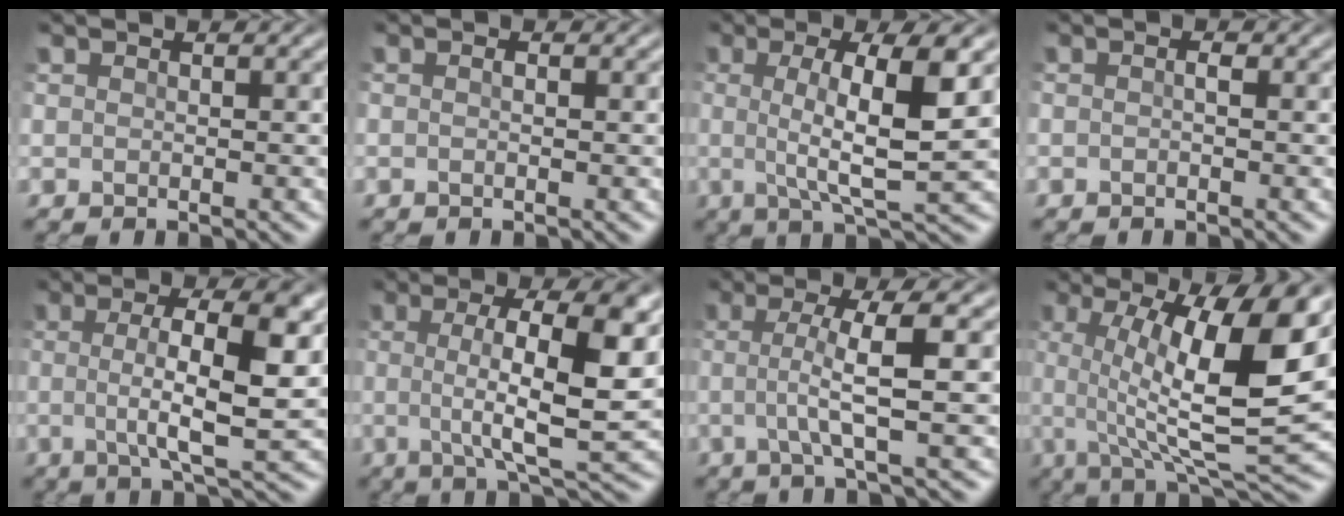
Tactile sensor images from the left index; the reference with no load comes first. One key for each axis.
{"total": 0.5, "fx": -0.2, "fy": 0.1, "fz": 0.5, "tx": -0.012, "ty": 0.001, "tz": -0.006}
{"total": 7.7, "fx": 0.9, "fy": 1.6, "fz": 7.5, "tx": -0.116, "ty": -0.001, "tz": 0.009}
{"total": 0.6, "fx": -0.4, "fy": 0.1, "fz": 0.5, "tx": -0.013, "ty": 0.001, "tz": -0.009}
{"total": 8.6, "fx": 0.3, "fy": 2.3, "fz": 8.3, "tx": -0.118, "ty": 0.002, "tz": -0.003}
{"total": 9.9, "fx": 0.7, "fy": 2.6, "fz": 9.5, "tx": -0.133, "ty": -0.002, "tz": 0.007}
{"total": 4.8, "fx": -0.3, "fy": 0.8, "fz": 4.7, "tx": -0.081, "ty": 0.002, "tz": -0.011}
{"total": 12.3, "fx": 1.6, "fy": 3.0, "fz": 11.8, "tx": -0.186, "ty": -0.003, "tz": 0.025}